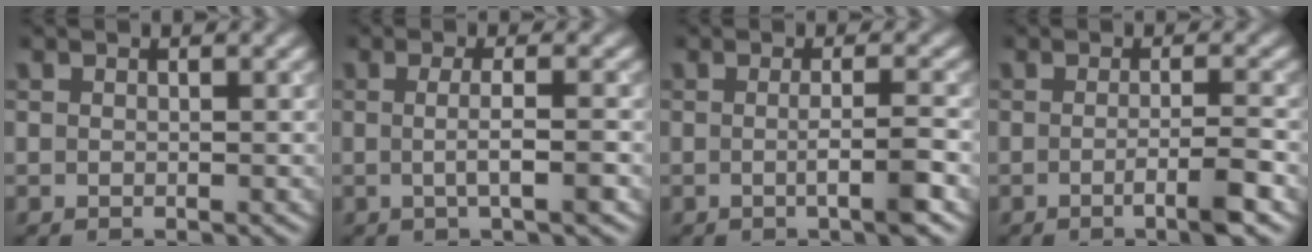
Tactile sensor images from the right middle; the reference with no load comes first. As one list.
[{"total": 2.9, "force": [-0.2, 0.6, 2.8], "torque": [-0.042, -0.004, -0.007]}, {"total": 3.1, "force": [-0.5, 0.5, 3.0], "torque": [-0.041, -0.001, -0.013]}, {"total": 3.1, "force": [-1.0, 0.5, 2.9], "torque": [-0.041, 0.001, -0.023]}]